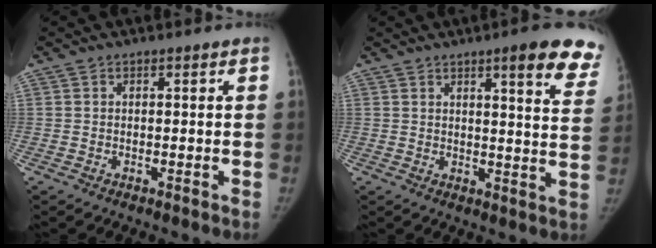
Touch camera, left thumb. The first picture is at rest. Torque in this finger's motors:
{"motor_torque": [0.46, -0.34, 1.01, -0.75, 0.11]}